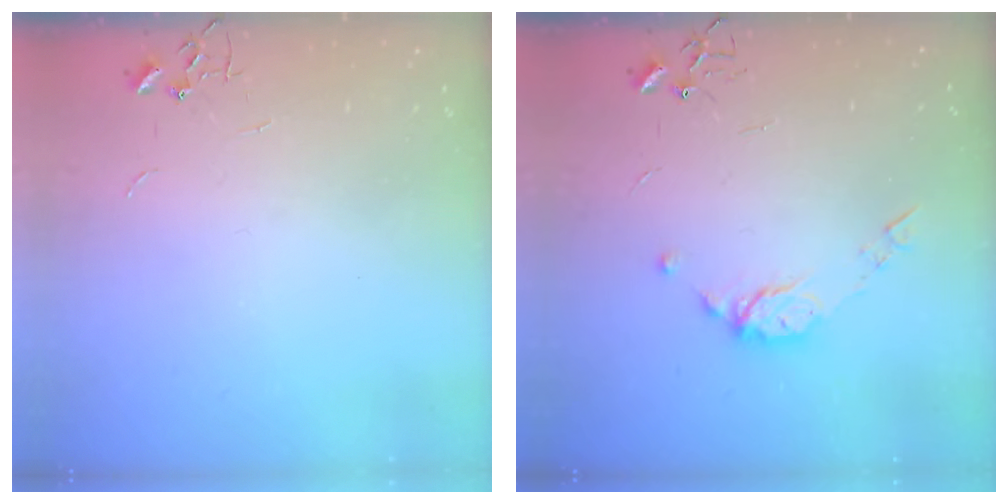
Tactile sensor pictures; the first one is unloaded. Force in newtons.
{"total": 8.7, "press": 8.6, "slide": 1.4}